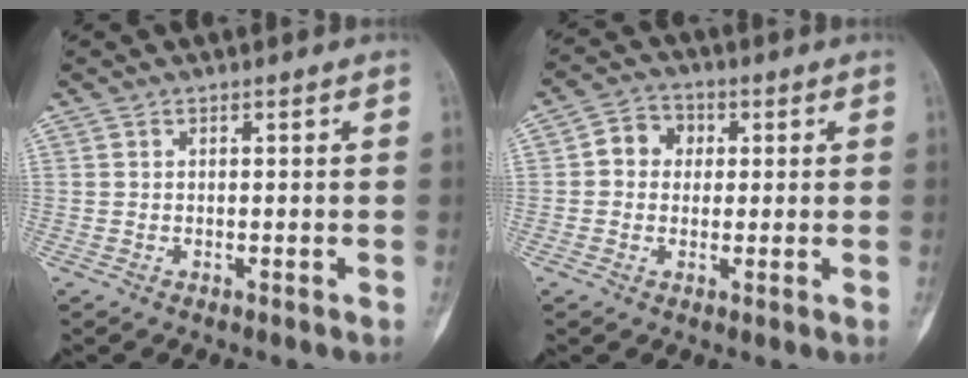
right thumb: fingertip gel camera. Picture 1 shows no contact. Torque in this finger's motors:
{"motor_torque": [0.34, 0.58, 0.31, -0.34, 0.00]}